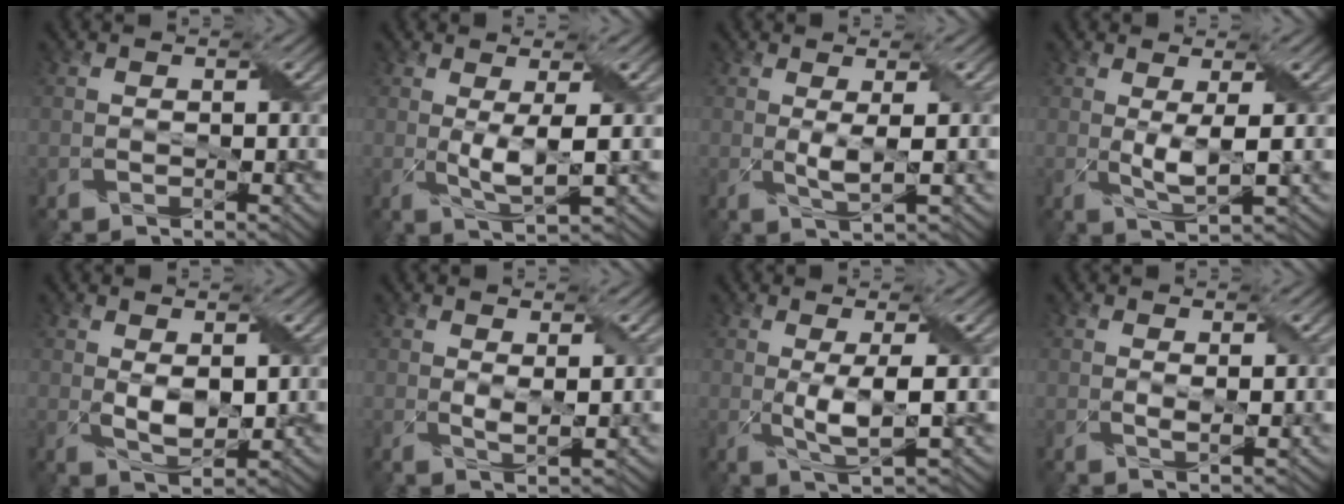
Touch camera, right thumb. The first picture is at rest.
{"total": 4.3, "force": [0.2, 0.8, 4.3], "torque": [-0.091, 0.002, 0.006]}
{"total": 2.7, "force": [0.4, 0.3, 2.6], "torque": [-0.058, 0.002, 0.009]}
{"total": 3.6, "force": [0.3, 0.7, 3.5], "torque": [-0.077, 0.001, 0.008]}
{"total": 3.7, "force": [0.6, 2.0, 3.1], "torque": [-0.068, -0.005, 0.019]}
{"total": 2.2, "force": [1.0, 0.4, 2.0], "torque": [-0.046, -0.005, 0.020]}
{"total": 4.8, "force": [-0.1, 0.9, 4.7], "torque": [-0.096, 0.002, 0.002]}
{"total": 1.5, "force": [0.6, 0.2, 1.4], "torque": [-0.030, -0.001, 0.012]}